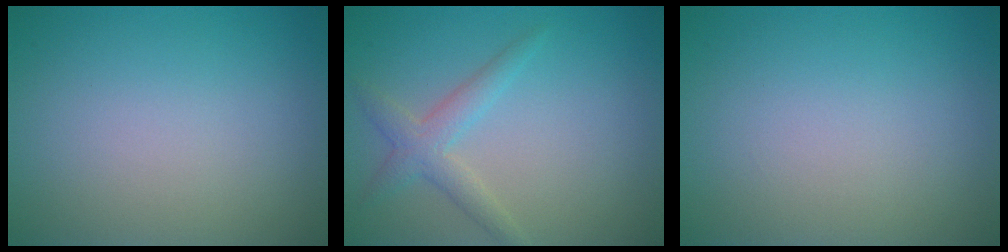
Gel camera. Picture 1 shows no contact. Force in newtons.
{"total": 2.6, "press": 2.6, "slide": 0.0}
{"total": 0.0}